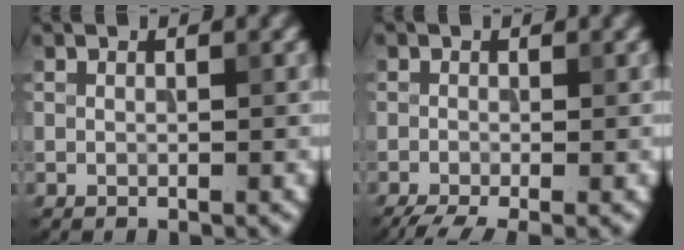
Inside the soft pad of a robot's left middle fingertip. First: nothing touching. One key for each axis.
{"total": 4.0, "fx": -2.8, "fy": 1.8, "fz": 2.3, "tx": -0.038, "ty": -0.020, "tz": -0.057}